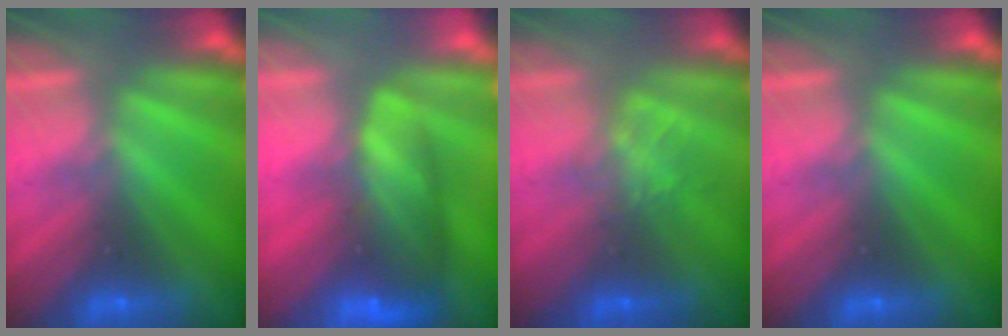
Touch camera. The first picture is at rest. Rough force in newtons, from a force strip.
{"total": 7.6}
{"total": 1.3}
{"total": 0.0}